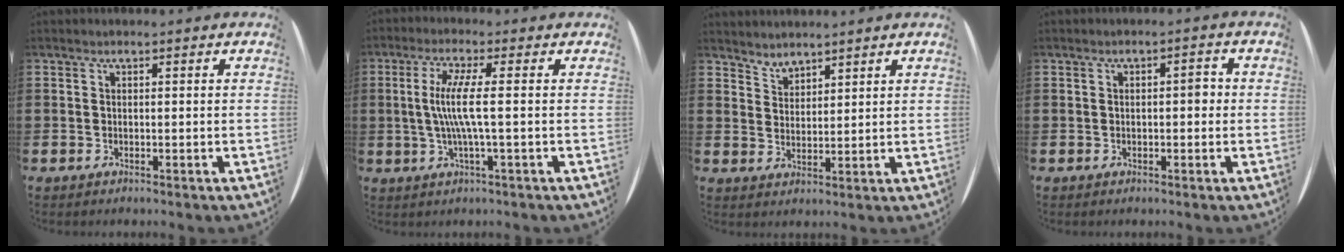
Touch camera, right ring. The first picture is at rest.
{"total": 5.8, "force": [-0.2, 0.1, 5.8], "torque": [-0.123, -0.011, -0.012]}
{"total": 2.7, "force": [2.6, 0.4, -0.4], "torque": [0.000, -0.010, 0.051]}
{"total": 1.9, "force": [-0.1, 0.9, 1.7], "torque": [-0.031, 0.009, -0.006]}